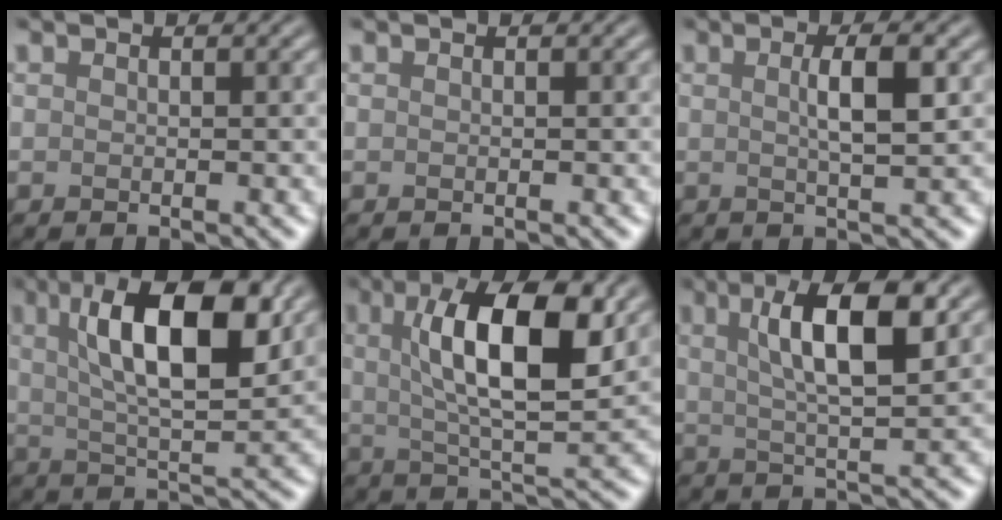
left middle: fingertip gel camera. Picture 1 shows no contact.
{"total": 0.0}
{"total": 3.0, "force": [0.1, 0.5, 2.9], "torque": [-0.050, 0.007, 0.008]}
{"total": 10.0, "force": [2.8, 3.2, 9.0], "torque": [-0.149, 0.012, 0.051]}
{"total": 9.5, "force": [2.0, 2.9, 8.9], "torque": [-0.144, 0.010, 0.042]}
{"total": 7.1, "force": [2.0, 1.6, 6.6], "torque": [-0.105, 0.012, 0.041]}